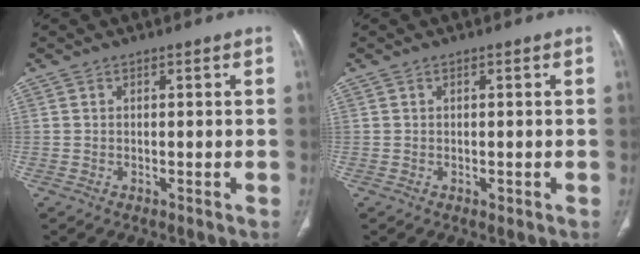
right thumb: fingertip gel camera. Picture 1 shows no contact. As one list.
[{"total": 0.8, "force": [-0.1, 0.5, 0.6], "torque": [-0.007, -0.001, 0.001]}]